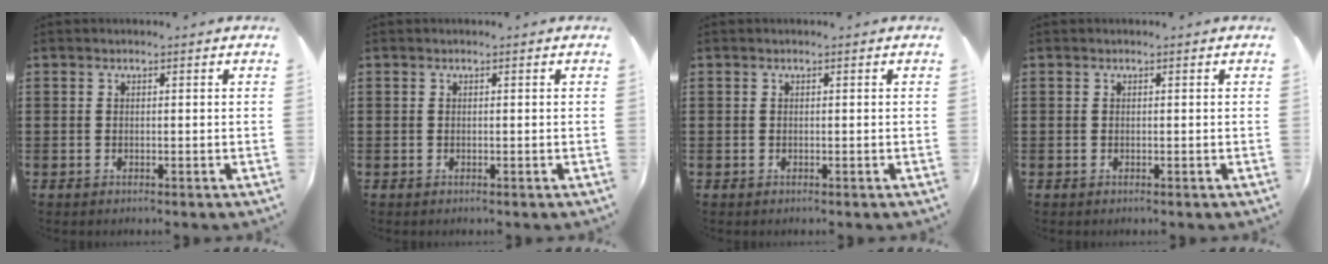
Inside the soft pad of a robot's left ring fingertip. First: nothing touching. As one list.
[{"total": 0.0}, {"total": 0.0}, {"total": 0.0}]